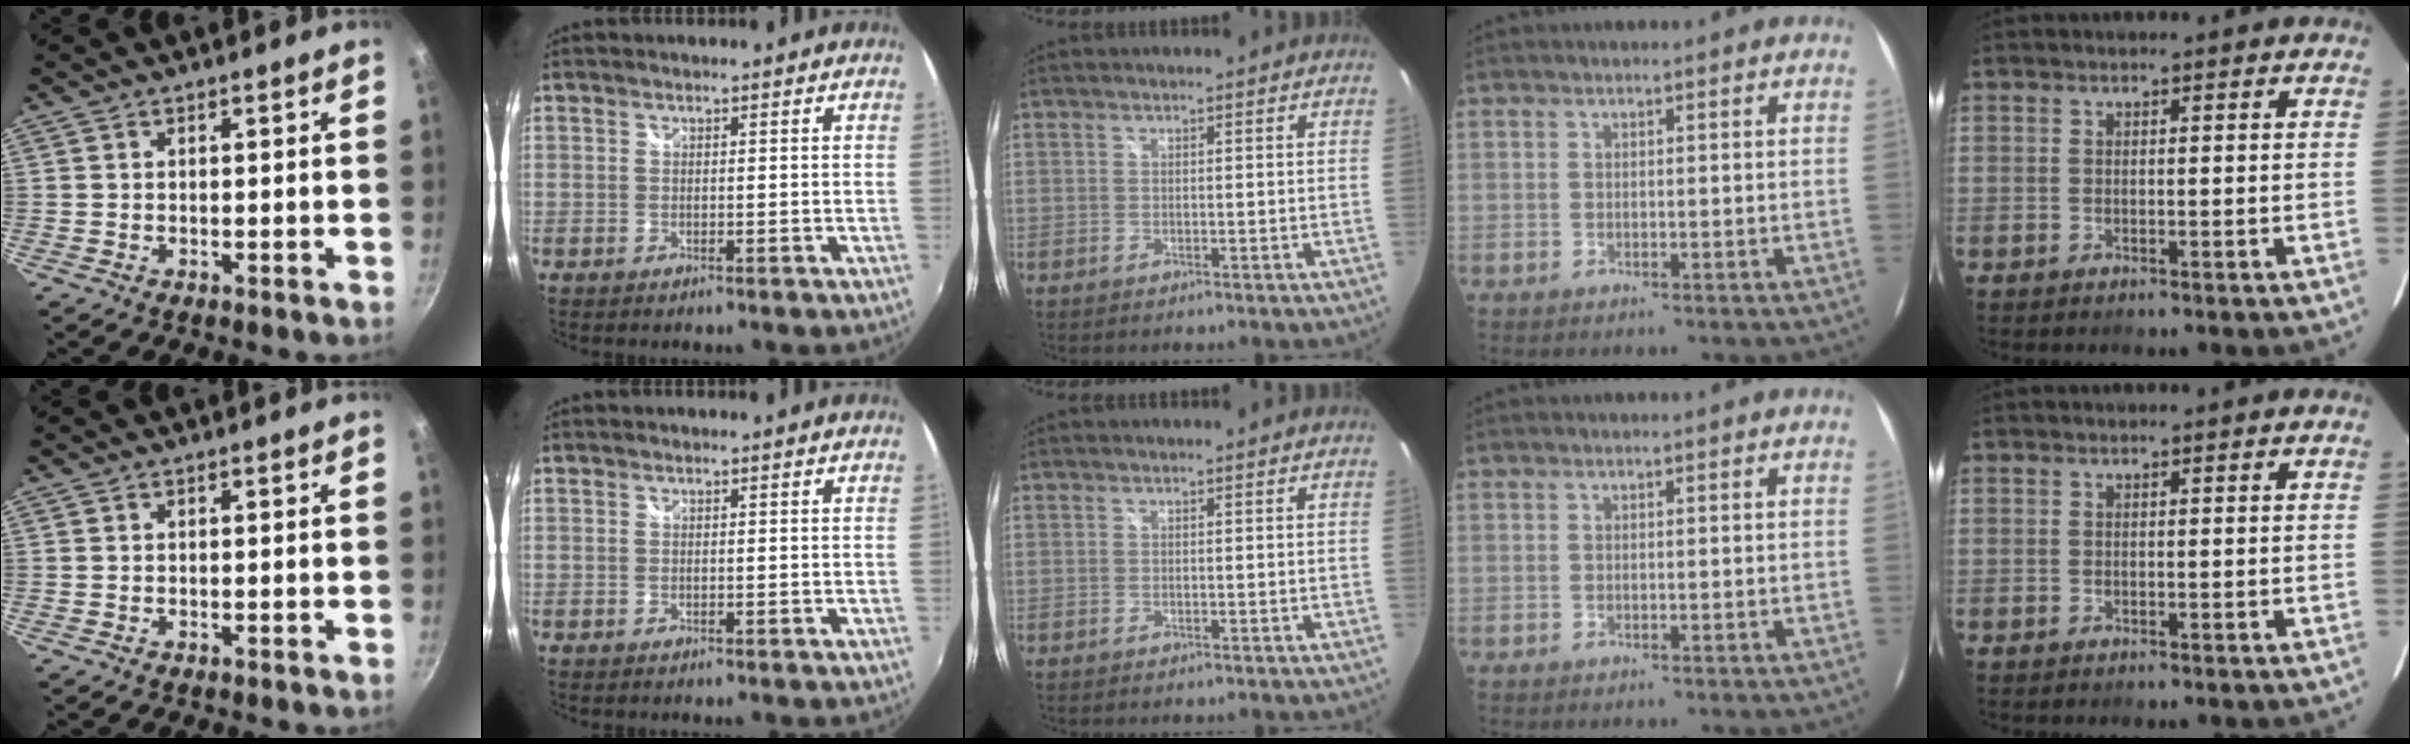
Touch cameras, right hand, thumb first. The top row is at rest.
{}